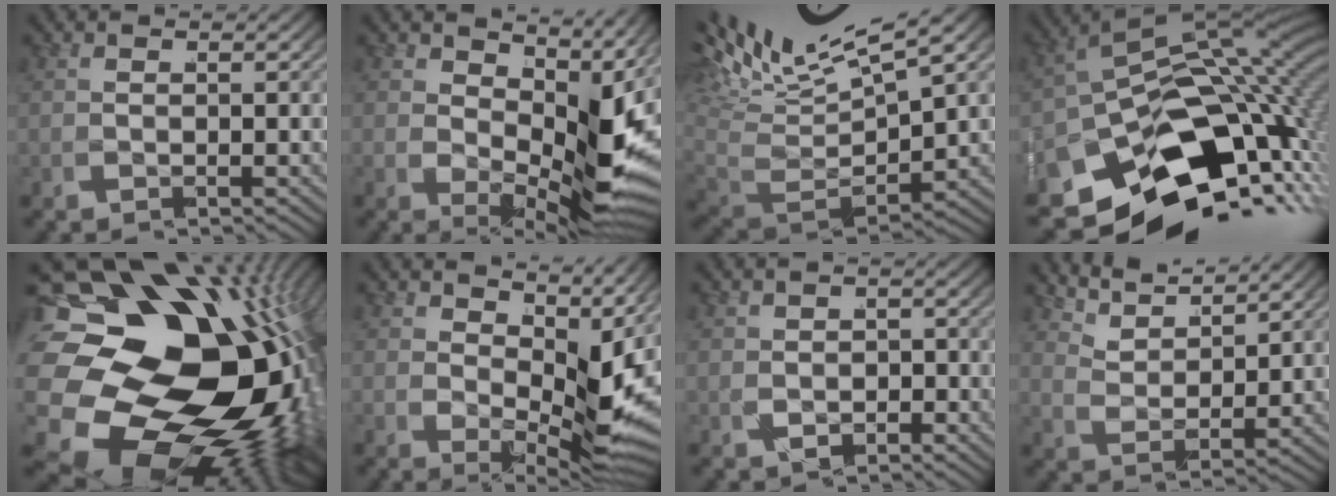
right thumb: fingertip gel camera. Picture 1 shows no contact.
{"total": 9.3, "force": [0.3, 4.1, 8.3], "torque": [-0.128, -0.024, 0.023]}
{"total": 8.3, "force": [2.0, 4.8, 6.5], "torque": [-0.122, -0.012, 0.035]}
{"total": 21.8, "force": [-7.9, 12.9, 15.7], "torque": [-0.260, -0.054, -0.102]}
{"total": 32.7, "force": [-6.0, 22.4, 23.0], "torque": [-0.387, -0.085, -0.072]}
{"total": 7.7, "force": [0.8, 3.5, 6.9], "torque": [-0.104, -0.019, 0.029]}
{"total": 1.9, "force": [-1.5, 1.3, -0.3], "torque": [-0.014, -0.005, -0.023]}
{"total": 3.3, "force": [3.1, 0.8, 1.0], "torque": [-0.027, 0.009, 0.053]}